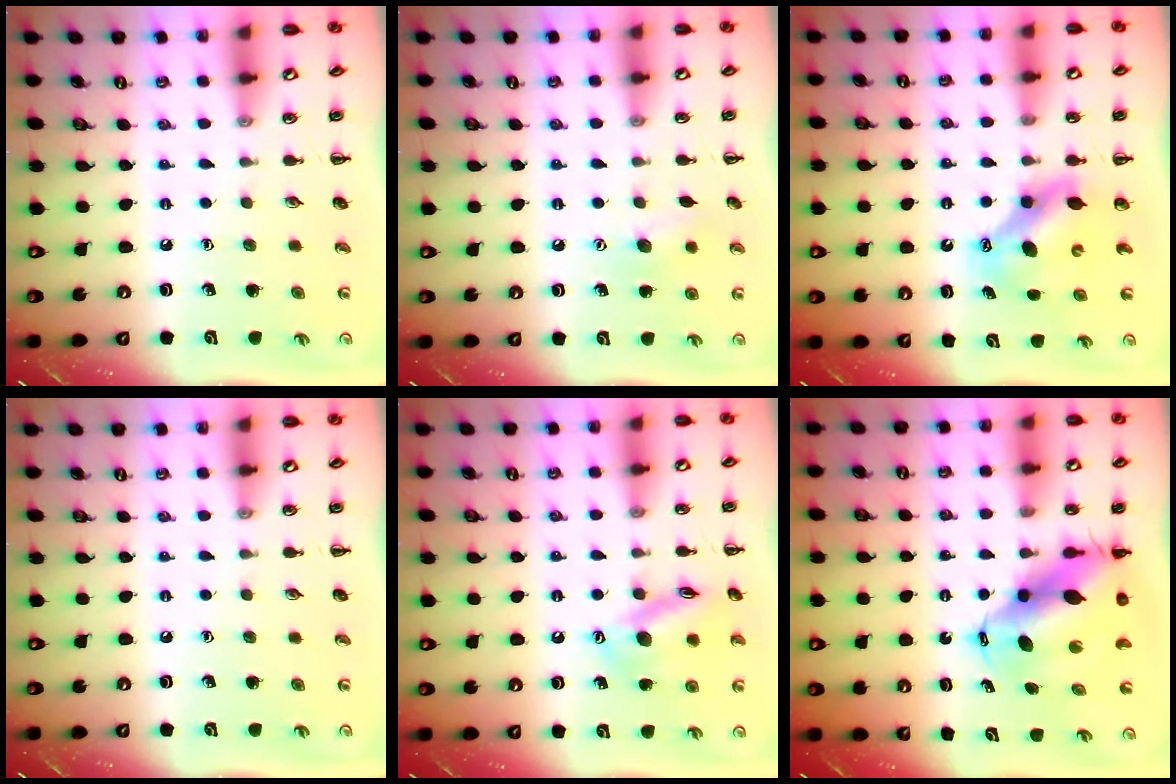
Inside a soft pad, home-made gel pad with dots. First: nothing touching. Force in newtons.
{"total": 8.8, "press": 8.7, "slide": 1.4}
{"total": 6.9, "press": 6.7, "slide": 1.6}
{"total": 0.0}
{"total": 13.6, "press": 13.5, "slide": 1.5}
{"total": 11.5, "press": 11.1, "slide": 3.0}